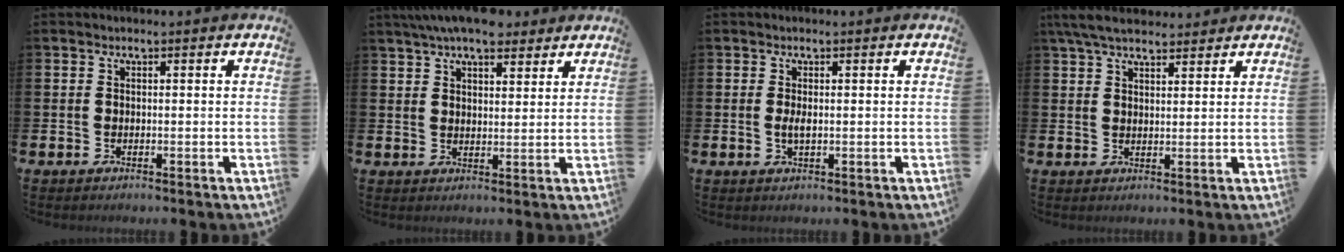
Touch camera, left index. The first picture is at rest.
{"total": 6.8, "force": [6.1, 2.0, 2.2], "torque": [-0.051, -0.018, 0.112]}
{"total": 1.5, "force": [0.1, 0.5, 1.4], "torque": [-0.026, 0.002, 0.000]}
{"total": 5.5, "force": [4.8, 1.5, 2.0], "torque": [-0.058, -0.009, 0.092]}